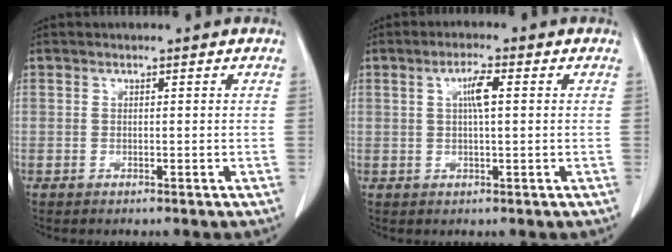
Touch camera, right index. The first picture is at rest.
{"total": 3.5, "force": [0.8, 0.4, 3.4], "torque": [-0.062, 0.004, 0.014]}